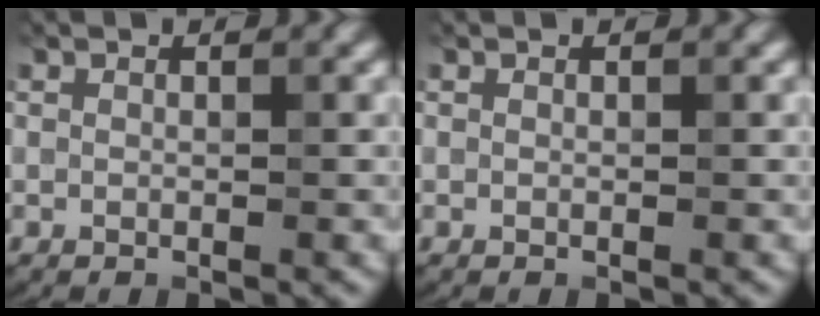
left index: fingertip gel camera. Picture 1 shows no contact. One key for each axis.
{"total": 0.0}